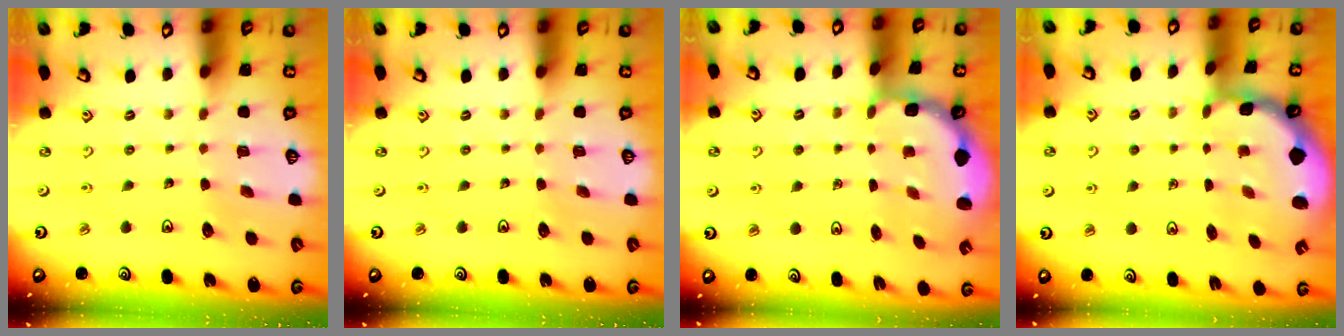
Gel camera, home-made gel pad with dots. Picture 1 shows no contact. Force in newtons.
{"total": 0.0}
{"total": 2.7, "press": 2.3, "slide": 1.4}
{"total": 1.8, "press": 1.7, "slide": 0.5}